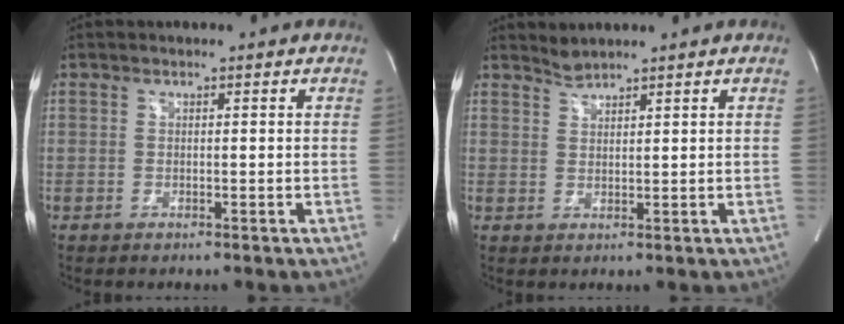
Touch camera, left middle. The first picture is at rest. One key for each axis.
{"total": 1.7, "fx": 1.7, "fy": -0.3, "fz": -0.1, "tx": -0.001, "ty": 0.003, "tz": 0.038}